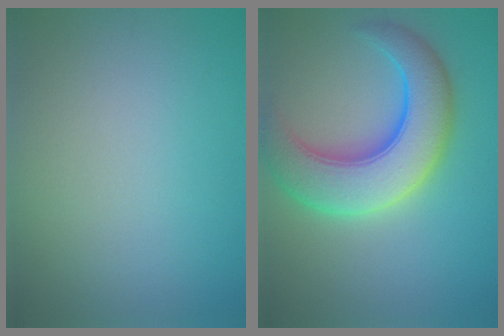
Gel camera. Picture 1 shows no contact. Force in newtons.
{"total": 8.4, "press": 8.4, "slide": 0.3}